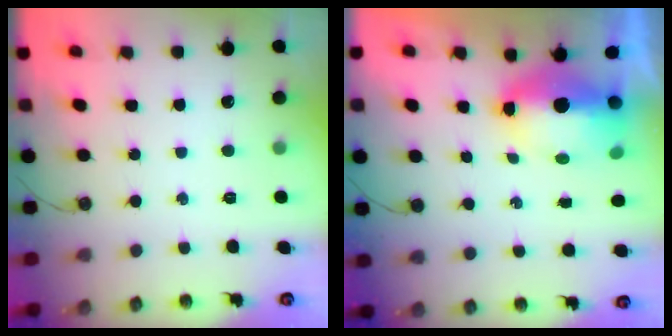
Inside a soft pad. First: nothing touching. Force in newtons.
{"total": 8.7, "press": 8.5, "slide": 1.8}